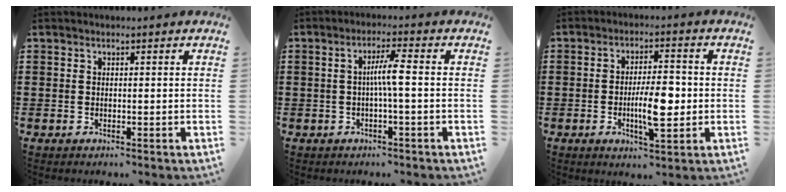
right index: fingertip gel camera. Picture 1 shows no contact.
{"total": 4.1, "force": [-0.3, 0.1, 4.0], "torque": [-0.076, 0.001, -0.010]}
{"total": 7.4, "force": [-1.1, 2.5, 6.9], "torque": [-0.133, 0.002, -0.024]}